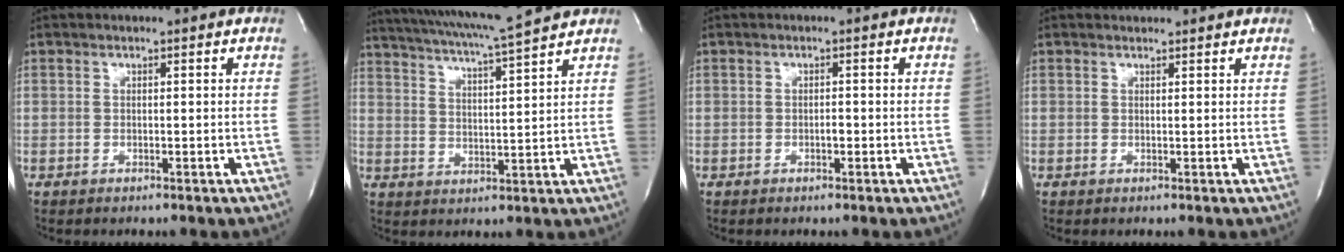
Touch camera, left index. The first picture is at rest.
{"total": 14.0, "force": [12.5, -1.0, 6.4], "torque": [-0.122, 0.006, 0.189]}
{"total": 0.7, "force": [-0.3, 0.3, 0.6], "torque": [-0.011, 0.001, -0.005]}
{"total": 2.5, "force": [2.5, 0.4, 0.2], "torque": [-0.015, 0.017, 0.031]}